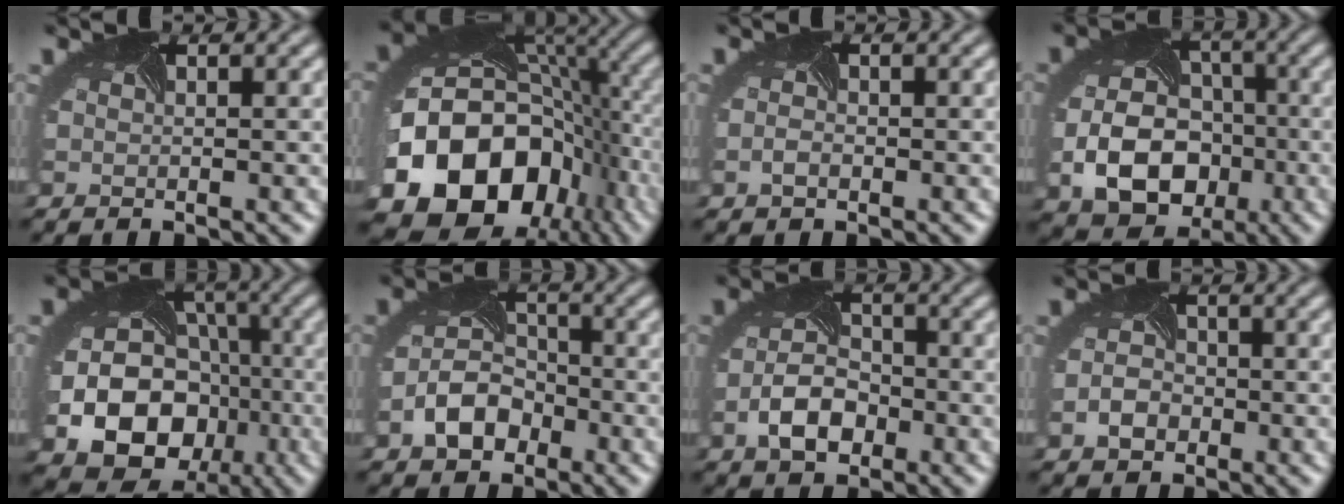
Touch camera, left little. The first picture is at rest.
{"total": 18.1, "force": [-5.8, 13.4, 10.7], "torque": [-0.217, -0.050, -0.078]}
{"total": 0.8, "force": [-0.5, 0.4, 0.4], "torque": [-0.013, -0.004, -0.011]}
{"total": 8.4, "force": [-2.4, 6.3, 5.0], "torque": [-0.096, -0.023, -0.037]}
{"total": 15.8, "force": [-4.4, 13.2, 7.4], "torque": [-0.155, -0.046, -0.074]}
{"total": 4.3, "force": [-2.1, 3.0, 2.3], "torque": [-0.045, -0.005, -0.042]}
{"total": 4.4, "force": [-1.7, 2.8, 2.9], "torque": [-0.062, -0.007, -0.035]}
{"total": 2.3, "force": [-1.0, 1.8, 1.1], "torque": [-0.021, -0.002, -0.021]}